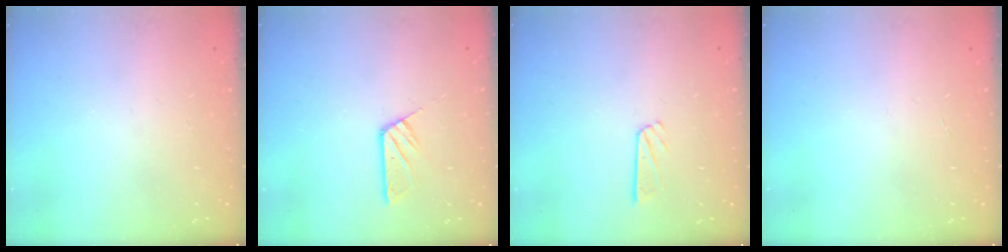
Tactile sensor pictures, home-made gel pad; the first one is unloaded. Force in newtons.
{"total": 6.2, "press": 6.2, "slide": 0.1}
{"total": 4.4, "press": 4.4, "slide": 0.1}
{"total": 0.0}